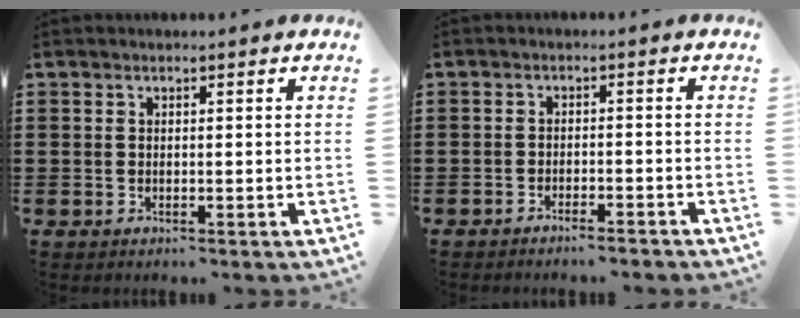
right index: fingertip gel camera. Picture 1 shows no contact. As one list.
[{"total": 2.0, "force": [-2.0, -0.1, 0.5], "torque": [-0.013, -0.001, -0.040]}]